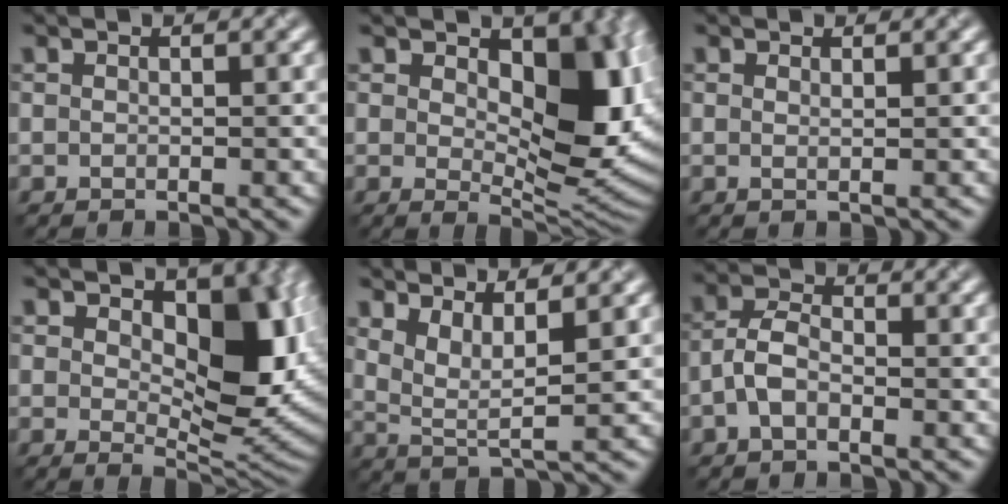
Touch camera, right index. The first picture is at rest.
{"total": 10.0, "force": [2.2, 5.1, 8.3], "torque": [-0.118, -0.003, 0.042]}
{"total": 0.0}
{"total": 9.1, "force": [2.1, 4.8, 7.4], "torque": [-0.112, -0.007, 0.042]}
{"total": 2.9, "force": [1.8, 0.7, 2.1], "torque": [-0.049, -0.002, 0.047]}
{"total": 2.5, "force": [-1.5, 1.2, 1.6], "torque": [-0.034, 0.013, -0.029]}